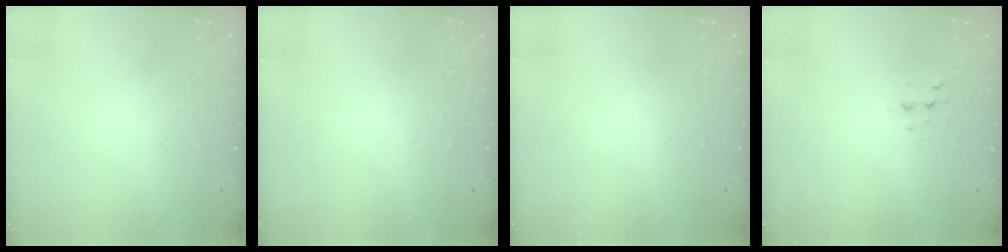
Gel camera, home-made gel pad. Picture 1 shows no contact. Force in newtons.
{"total": 0.0}
{"total": 0.0}
{"total": 3.1, "press": 3.0, "slide": 0.6}